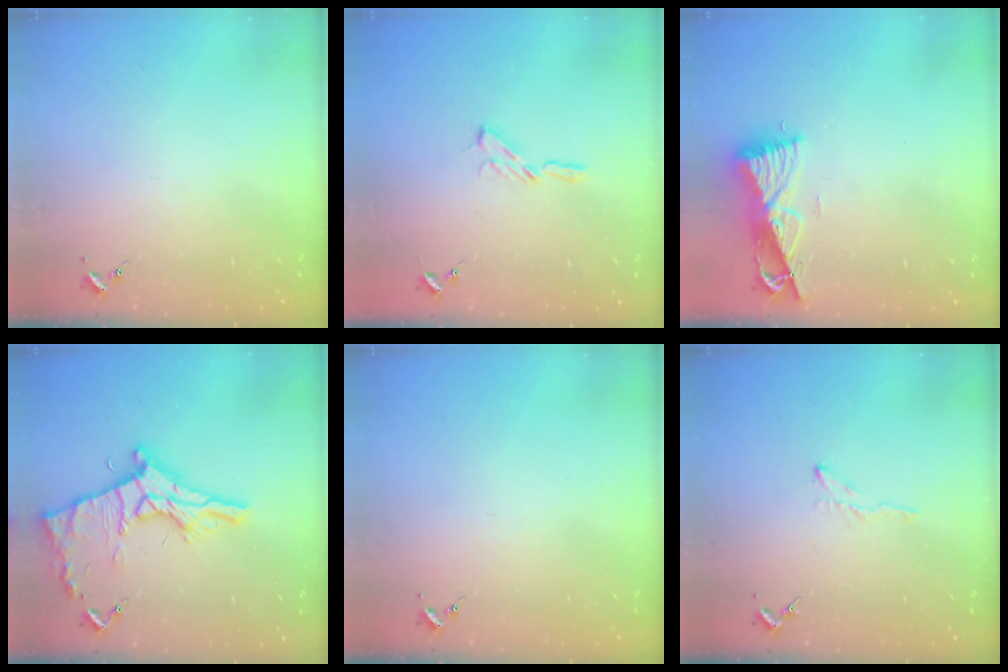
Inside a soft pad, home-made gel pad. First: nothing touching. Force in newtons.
{"total": 3.5, "press": 3.5, "slide": 0.4}
{"total": 8.9, "press": 8.9, "slide": 1.1}
{"total": 17.3, "press": 17.3, "slide": 1.0}
{"total": 0.0}
{"total": 5.7, "press": 5.6, "slide": 0.6}